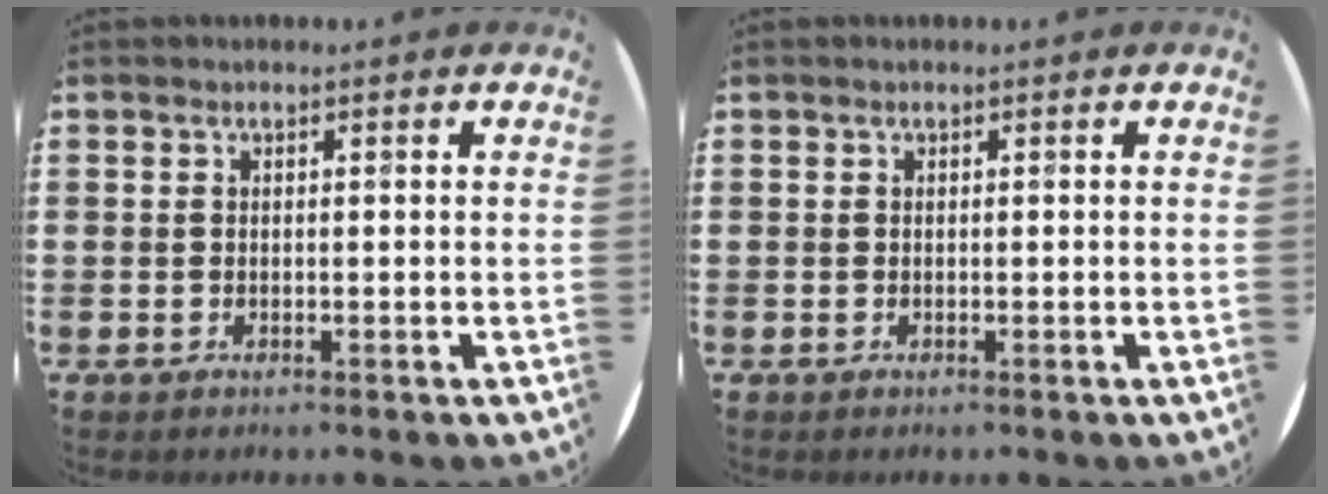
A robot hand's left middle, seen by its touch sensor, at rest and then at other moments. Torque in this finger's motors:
{"motor_torque": [0.03, -0.02, -0.01, 0.00]}